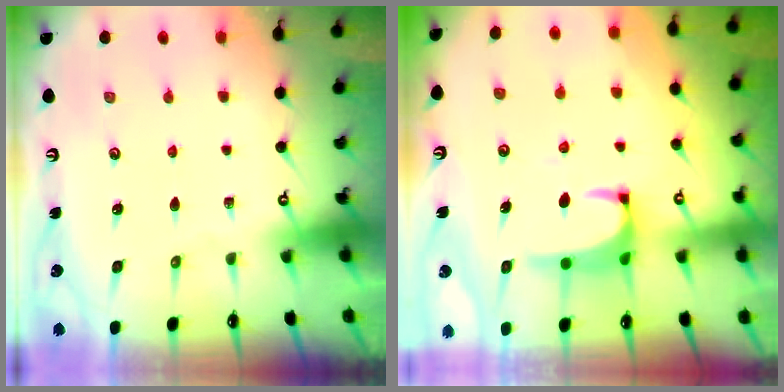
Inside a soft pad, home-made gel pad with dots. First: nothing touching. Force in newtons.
{"total": 1.4, "press": 1.3, "slide": 0.5}